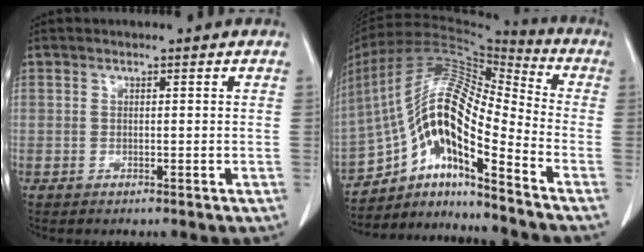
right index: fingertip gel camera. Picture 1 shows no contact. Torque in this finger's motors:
{"motor_torque": [2.13, -0.01, 0.60, 0.21]}